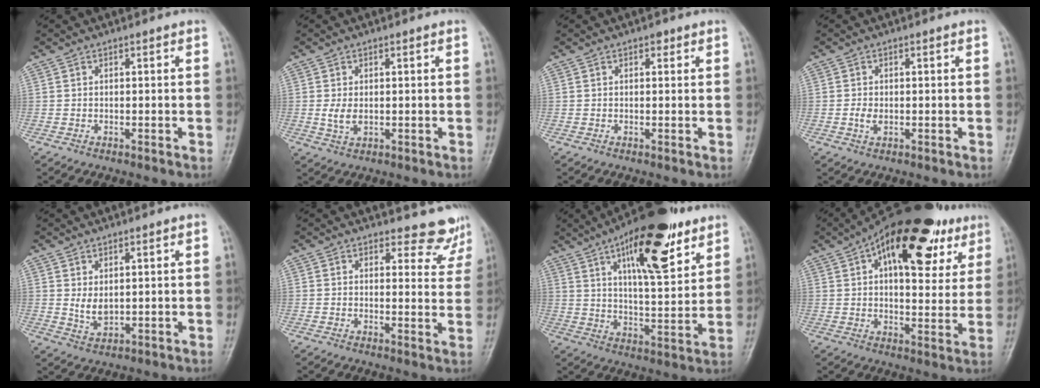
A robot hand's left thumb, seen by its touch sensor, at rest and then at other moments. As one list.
[{"total": 2.9, "force": [0.0, 1.7, 2.3], "torque": [-0.048, -0.003, 0.003]}, {"total": 1.1, "force": [0.6, 0.7, 0.6], "torque": [0.001, -0.001, 0.005]}, {"total": 1.7, "force": [-0.3, 1.1, 1.4], "torque": [-0.030, 0.002, -0.005]}, {"total": 3.4, "force": [0.9, 1.9, 2.7], "torque": [-0.043, -0.014, 0.025]}, {"total": 6.6, "force": [6.2, 2.4, 0.0], "torque": [0.034, -0.051, 0.057]}, {"total": 20.0, "force": [10.8, 7.0, 15.4], "torque": [-0.203, -0.042, 0.168]}, {"total": 24.0, "force": [11.2, 11.7, 17.7], "torque": [-0.226, 0.003, 0.162]}]